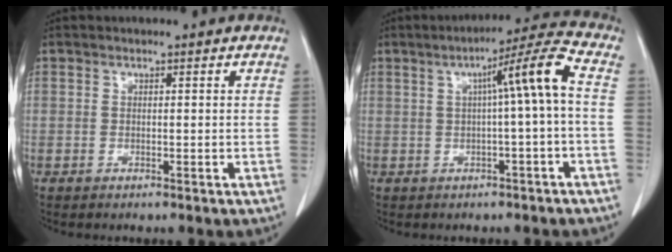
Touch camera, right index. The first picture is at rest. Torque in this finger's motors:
{"motor_torque": [0.85, -0.19, 0.42, 0.05]}